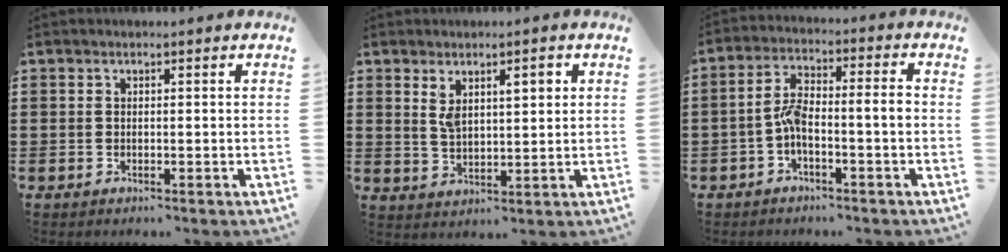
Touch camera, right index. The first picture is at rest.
{"total": 4.6, "force": [1.9, 2.0, 3.6], "torque": [-0.060, 0.002, 0.028]}
{"total": 5.9, "force": [-1.6, 1.5, 5.5], "torque": [-0.112, 0.004, -0.035]}